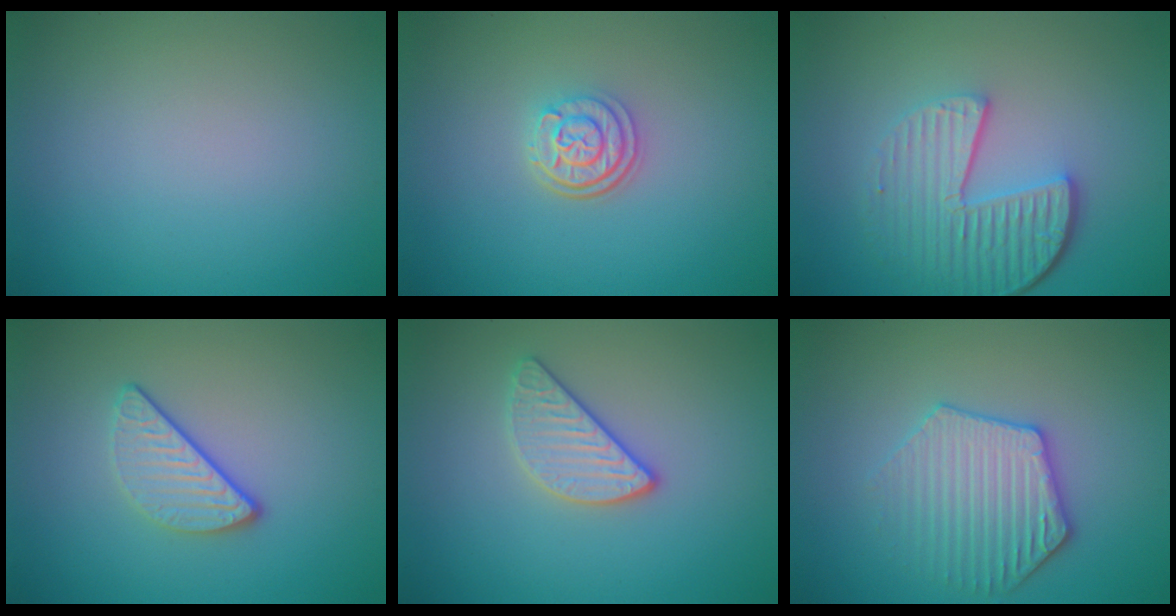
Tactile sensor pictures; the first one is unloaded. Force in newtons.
{"total": 3.0, "press": 2.4, "slide": 1.7}
{"total": 5.6, "press": 4.1, "slide": 3.7}
{"total": 2.9, "press": 2.4, "slide": 1.7}
{"total": 2.6, "press": 2.5, "slide": 0.8}
{"total": 3.5, "press": 3.4, "slide": 0.8}